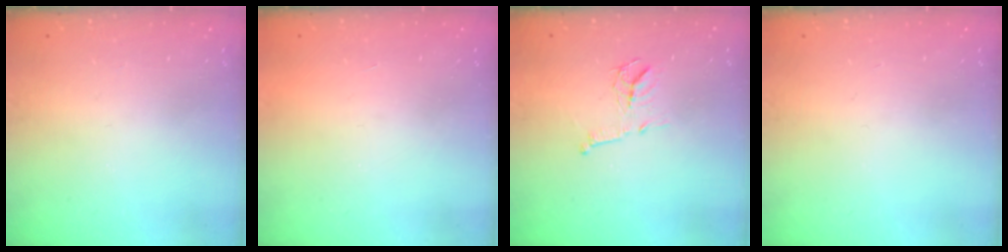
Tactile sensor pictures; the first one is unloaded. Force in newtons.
{"total": 1.5, "press": 1.5, "slide": 0.1}
{"total": 9.7, "press": 9.7, "slide": 0.3}
{"total": 0.0}